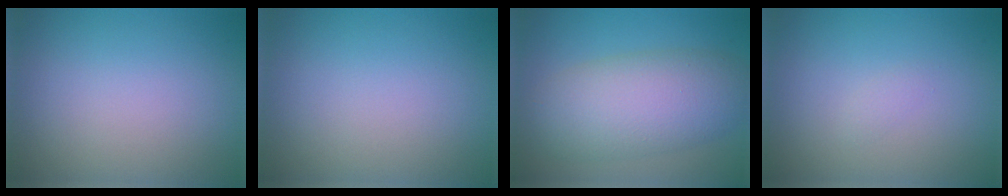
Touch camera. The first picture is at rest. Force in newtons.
{"total": 0.0}
{"total": 7.3, "press": 7.3, "slide": 0.5}
{"total": 0.6, "press": 0.5, "slide": 0.1}